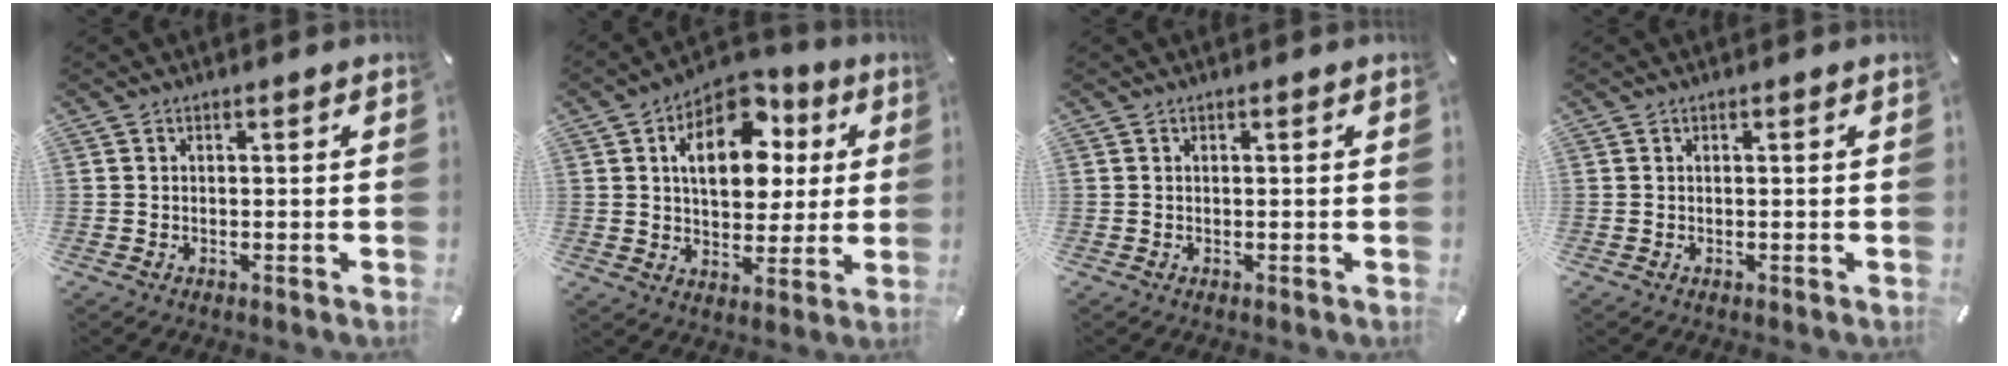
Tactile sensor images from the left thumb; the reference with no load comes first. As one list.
[{"total": 16.1, "force": [4.9, 10.8, 10.9], "torque": [-0.167, -0.010, 0.085]}, {"total": 0.0}, {"total": 0.0}]